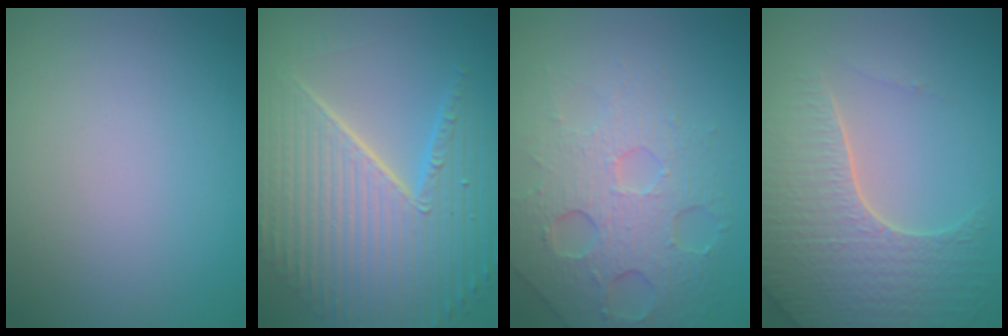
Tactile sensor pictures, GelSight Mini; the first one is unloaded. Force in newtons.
{"total": 10.4, "press": 6.7, "slide": 8.0}
{"total": 6.2, "press": 4.7, "slide": 4.1}
{"total": 6.4, "press": 5.0, "slide": 4.0}